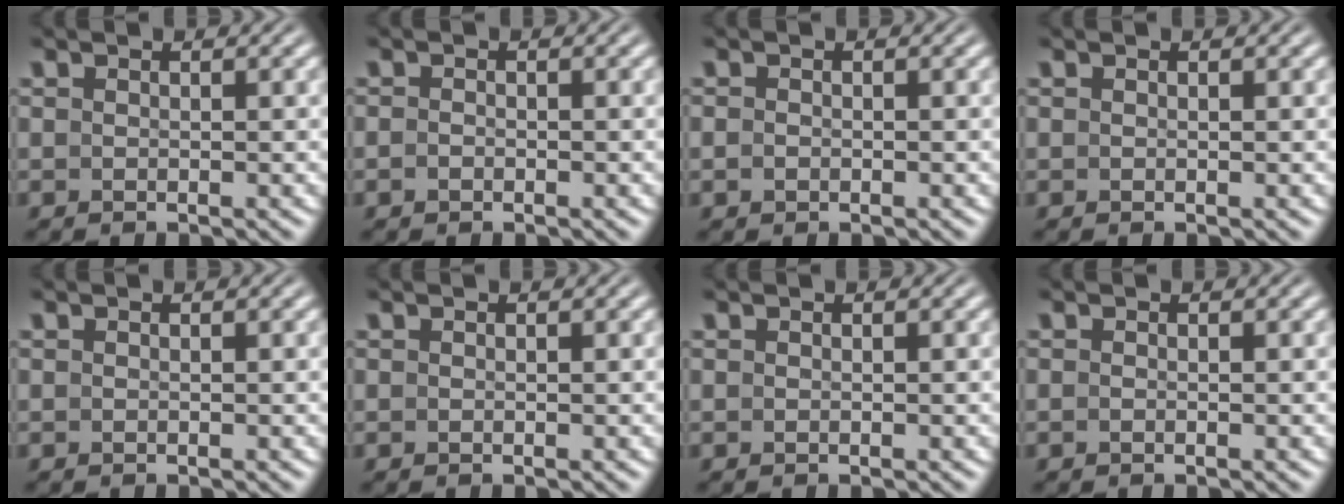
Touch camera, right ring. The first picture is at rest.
{"total": 0.6, "force": [-0.6, 0.1, 0.1], "torque": [-0.007, -0.006, -0.008]}
{"total": 0.5, "force": [-0.4, 0.3, 0.2], "torque": [-0.011, -0.006, -0.002]}
{"total": 0.0}
{"total": 0.0}
{"total": 0.0}
{"total": 0.0}
{"total": 0.0}